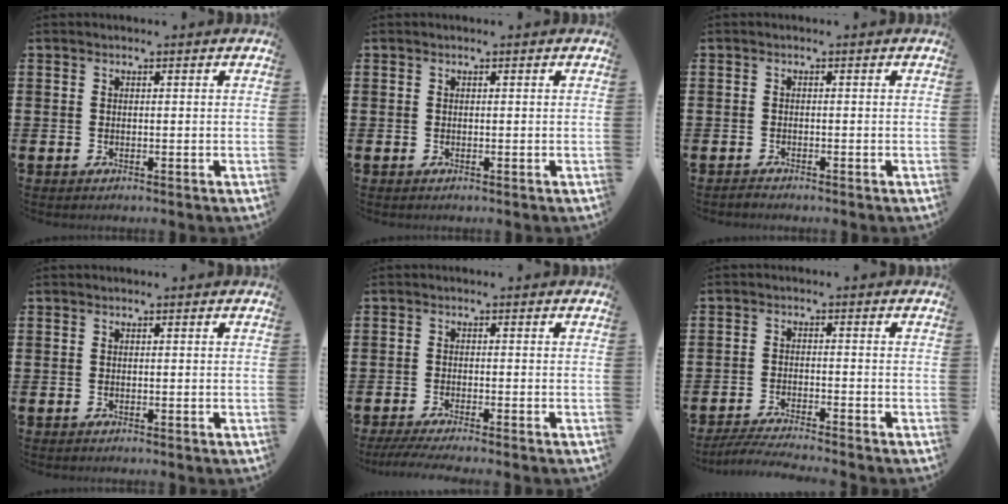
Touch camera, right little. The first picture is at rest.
{"total": 0.0}
{"total": 0.8, "force": [-0.8, 0.1, 0.1], "torque": [-0.004, -0.003, -0.016]}
{"total": 0.0}
{"total": 2.1, "force": [-1.6, 0.0, 1.4], "torque": [-0.020, -0.001, -0.029]}
{"total": 3.0, "force": [-2.8, -0.2, 1.0], "torque": [-0.015, -0.001, -0.055]}